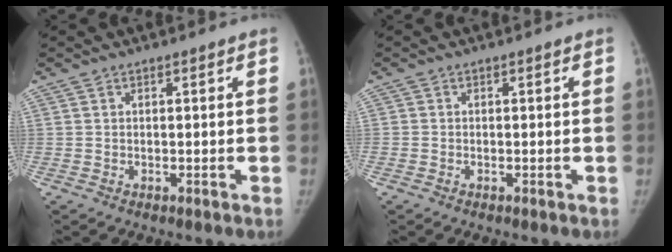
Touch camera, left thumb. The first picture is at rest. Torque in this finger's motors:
{"motor_torque": [-0.64, 0.04, -0.31, 0.26, -0.03]}